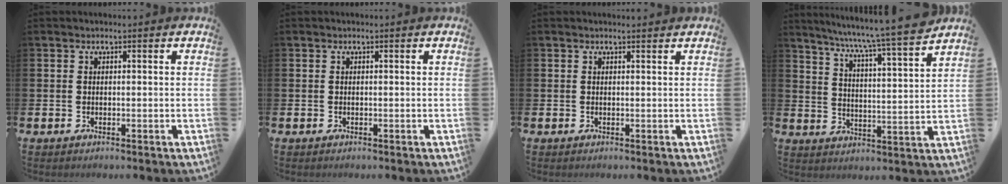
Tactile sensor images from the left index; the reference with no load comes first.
{"total": 0.0}
{"total": 0.6, "force": [0.6, 0.0, 0.2], "torque": [0.008, -0.004, 0.008]}
{"total": 7.6, "force": [6.8, -0.8, 3.3], "torque": [-0.082, -0.055, 0.110]}